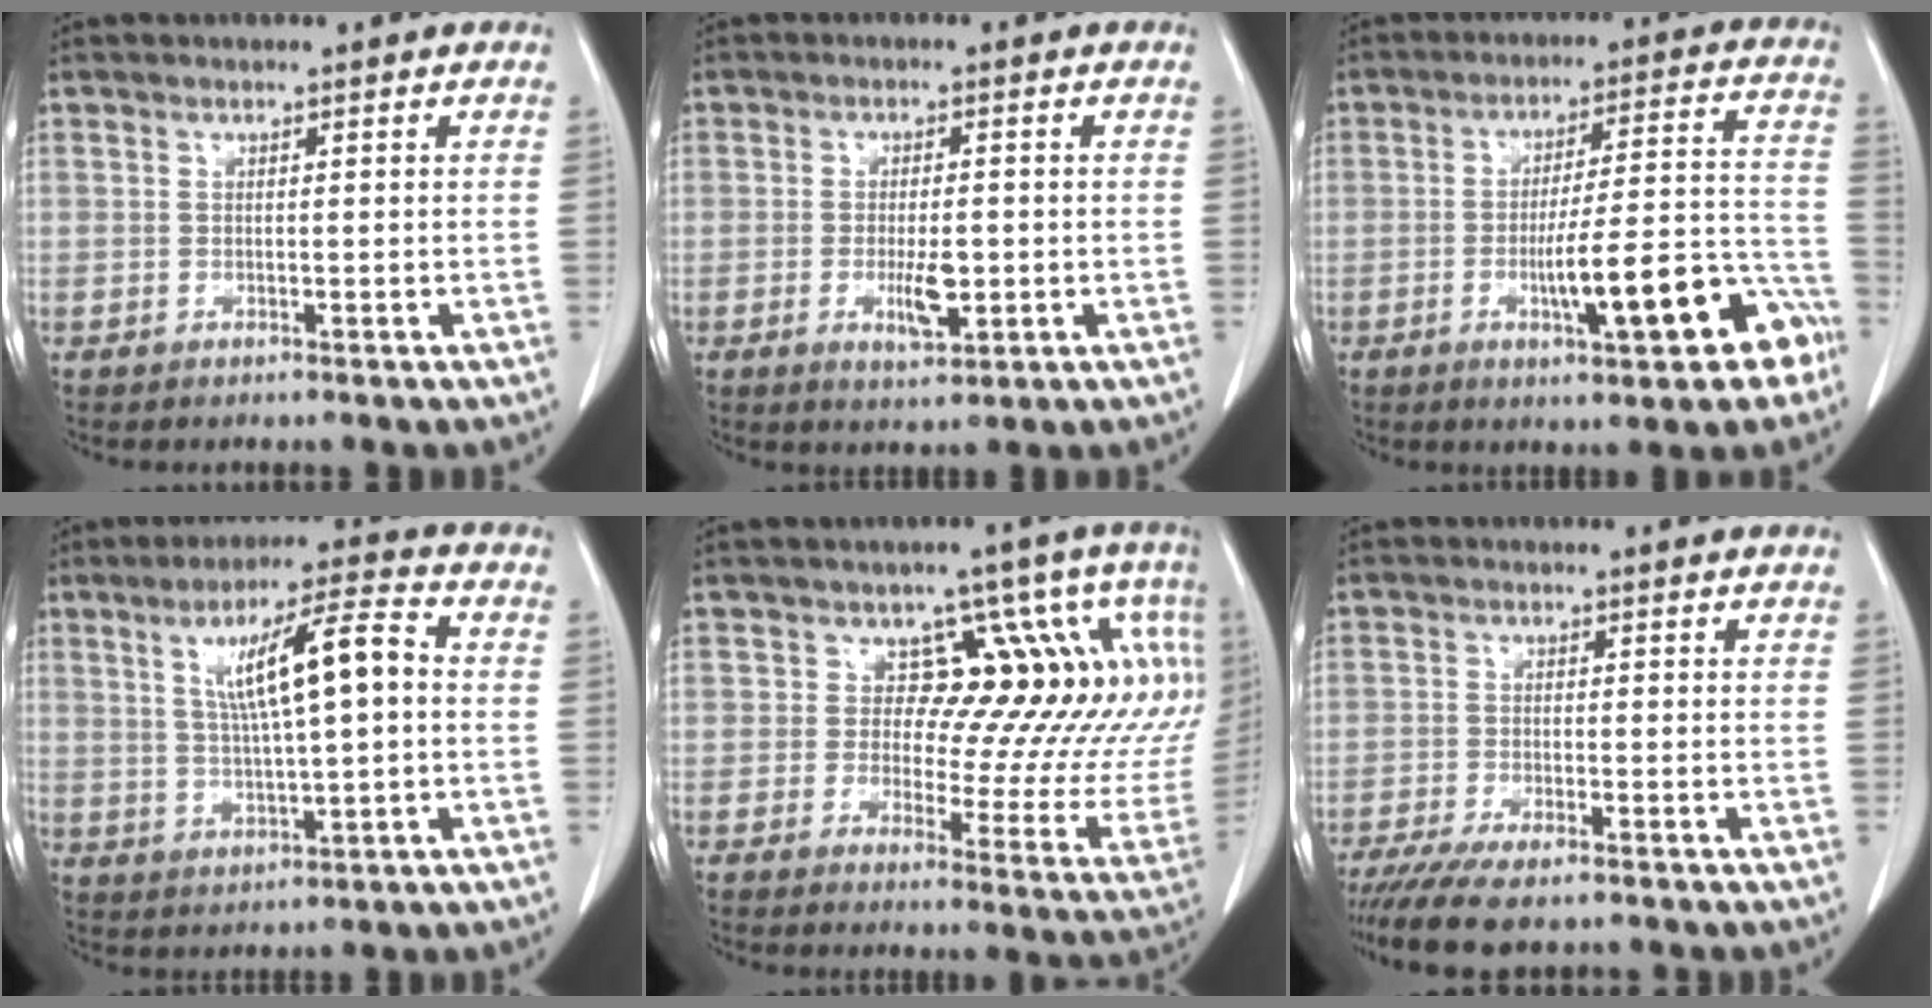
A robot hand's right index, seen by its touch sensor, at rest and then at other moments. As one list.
[{"total": 4.9, "force": [-1.2, 1.6, 4.5], "torque": [-0.077, -0.005, -0.015]}, {"total": 14.3, "force": [-6.2, 2.7, 12.6], "torque": [-0.174, 0.025, -0.083]}, {"total": 10.9, "force": [1.9, 1.5, 10.6], "torque": [-0.177, 0.020, 0.033]}, {"total": 14.2, "force": [5.3, 7.9, 10.5], "torque": [-0.101, 0.006, 0.048]}, {"total": 8.6, "force": [-6.9, 1.9, 4.6], "torque": [-0.070, -0.015, -0.113]}]